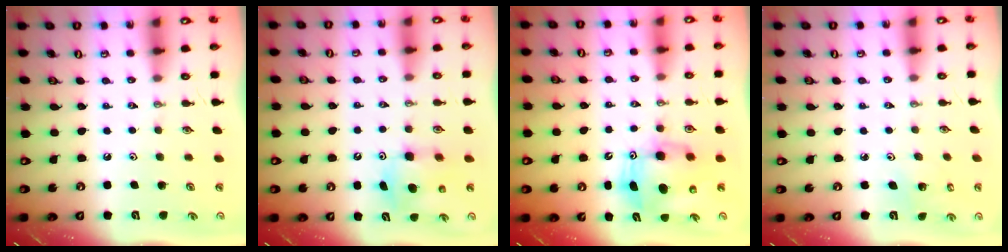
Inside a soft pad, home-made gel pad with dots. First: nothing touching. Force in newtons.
{"total": 9.2, "press": 9.2, "slide": 0.6}
{"total": 8.6, "press": 8.4, "slide": 1.9}
{"total": 2.0, "press": 2.0, "slide": 0.1}